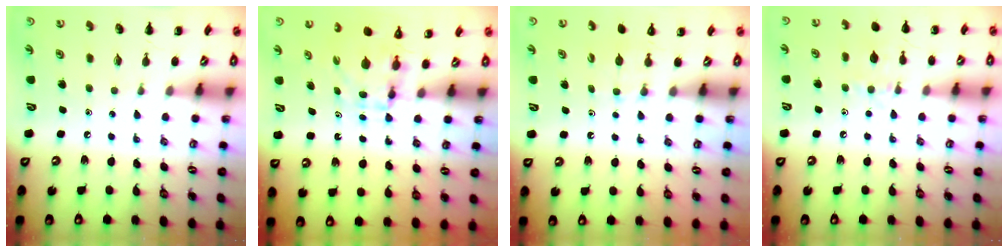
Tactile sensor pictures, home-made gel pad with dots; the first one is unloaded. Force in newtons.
{"total": 3.9, "press": 3.9, "slide": 0.3}
{"total": 4.4, "press": 4.1, "slide": 1.5}
{"total": 8.6, "press": 8.5, "slide": 1.3}